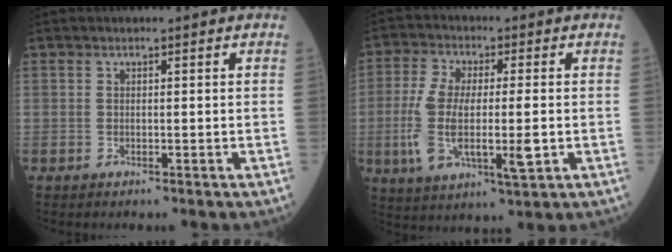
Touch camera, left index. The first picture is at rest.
{"total": 12.0, "force": [-1.9, 3.9, 11.2], "torque": [-0.232, -0.008, -0.029]}